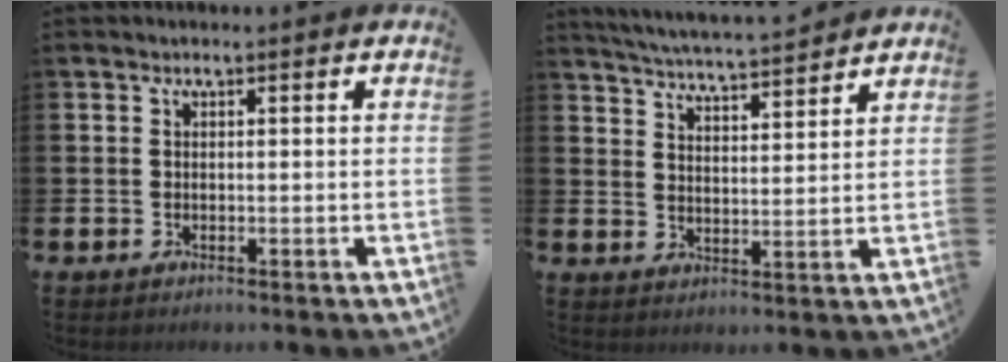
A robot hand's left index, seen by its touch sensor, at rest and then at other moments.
{"total": 5.2, "force": [5.2, -0.2, 0.7], "torque": [-0.035, -0.037, 0.089]}